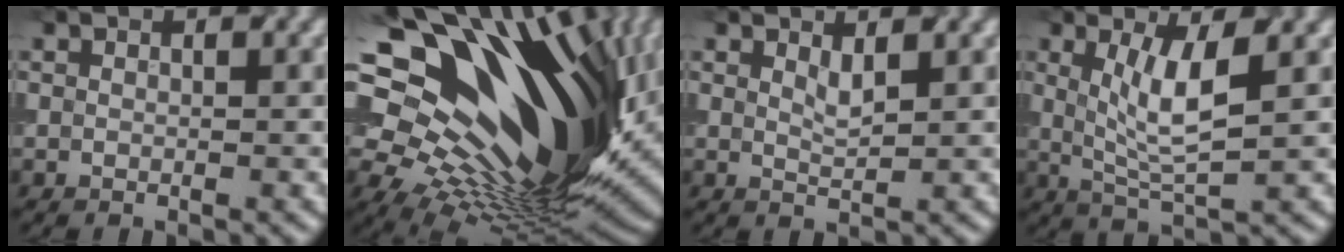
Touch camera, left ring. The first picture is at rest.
{"total": 18.9, "force": [5.3, 9.9, 15.2], "torque": [-0.250, 0.025, 0.106]}
{"total": 1.0, "force": [0.5, 0.2, 0.8], "torque": [-0.020, 0.003, 0.018]}
{"total": 4.5, "force": [0.8, 0.9, 4.3], "torque": [-0.089, 0.000, 0.025]}